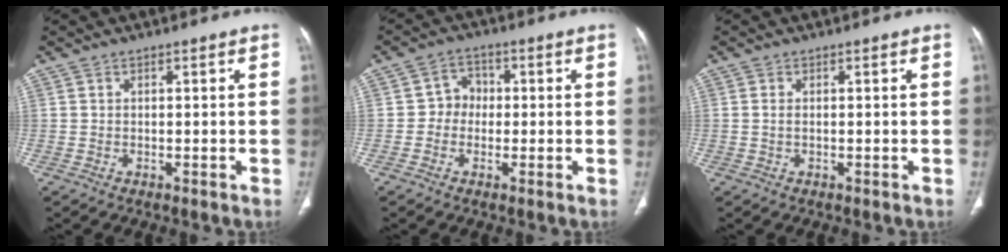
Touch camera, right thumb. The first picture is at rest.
{"total": 4.3, "force": [-0.4, 3.9, 1.7], "torque": [0.000, 0.014, -0.017]}
{"total": 0.9, "force": [0.0, 0.5, 0.8], "torque": [-0.021, 0.000, 0.000]}